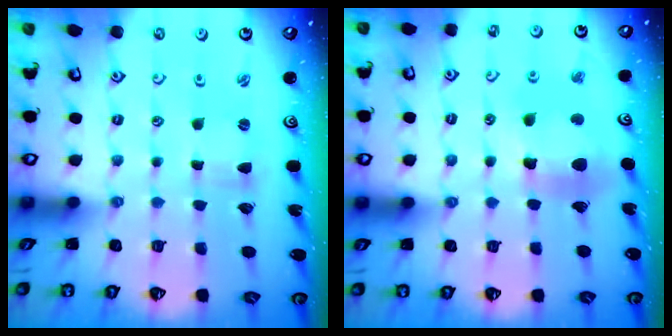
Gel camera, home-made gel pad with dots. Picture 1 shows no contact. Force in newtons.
{"total": 12.9, "press": 12.8, "slide": 1.3}